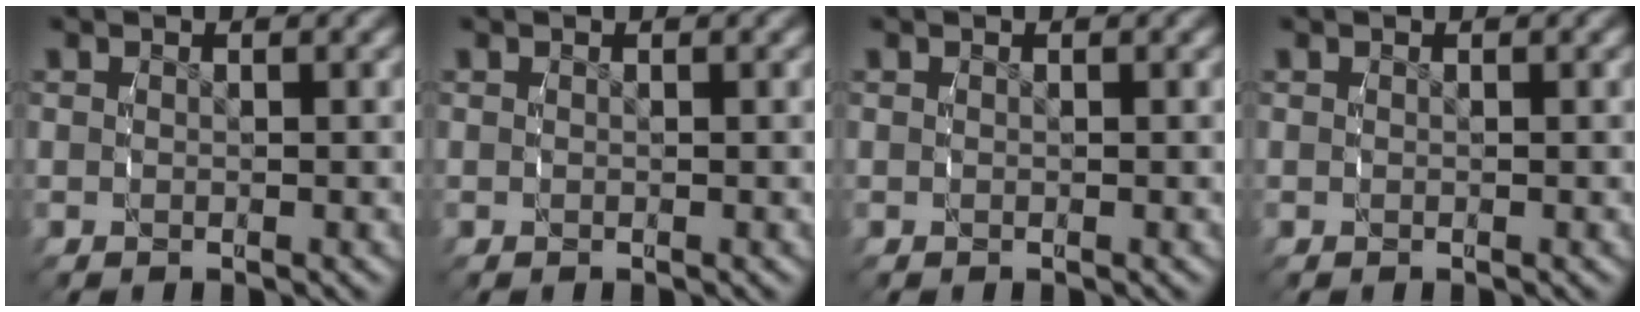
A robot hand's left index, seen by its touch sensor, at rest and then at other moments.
{"total": 0.0}
{"total": 0.0}
{"total": 0.0}